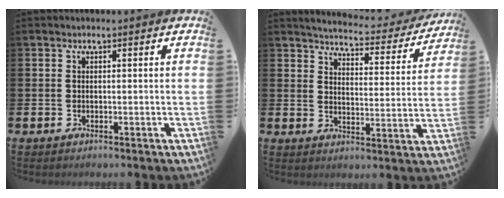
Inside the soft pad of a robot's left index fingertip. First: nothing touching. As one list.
[{"total": 4.3, "force": [4.1, 0.6, 1.0], "torque": [-0.037, -0.034, 0.064]}]